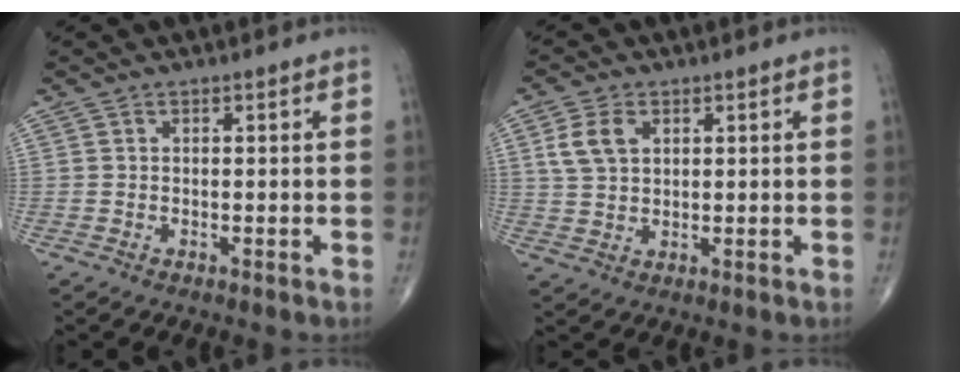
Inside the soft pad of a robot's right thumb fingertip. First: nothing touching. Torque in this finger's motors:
{"motor_torque": [0.00, 0.00, 0.12, -0.11, 0.05]}